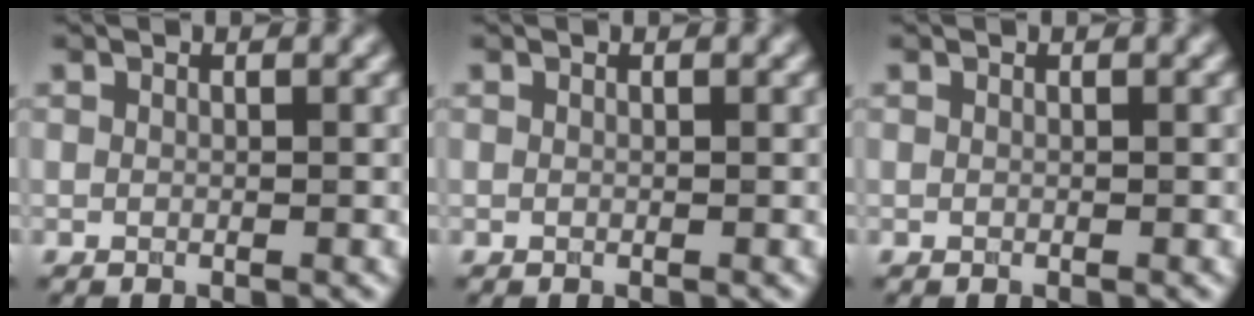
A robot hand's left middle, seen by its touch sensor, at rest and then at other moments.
{"total": 0.0}
{"total": 0.0}